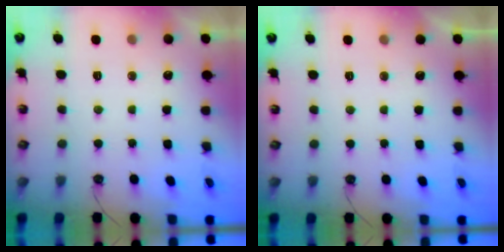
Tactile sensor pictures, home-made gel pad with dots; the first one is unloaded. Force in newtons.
{"total": 0.0}